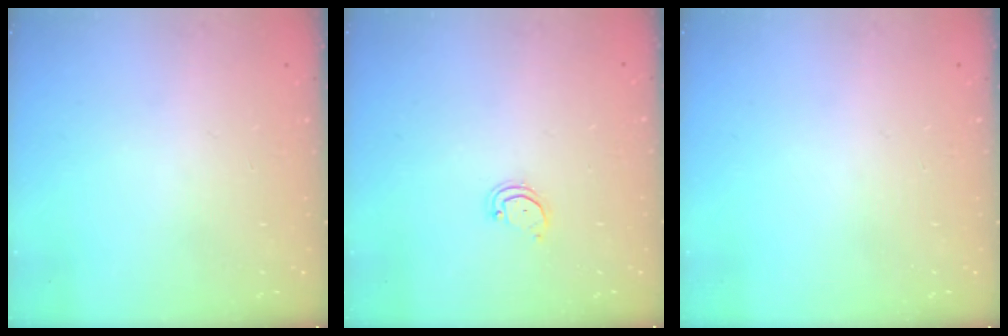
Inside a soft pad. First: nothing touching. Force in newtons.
{"total": 2.6, "press": 2.6, "slide": 0.2}
{"total": 0.0}